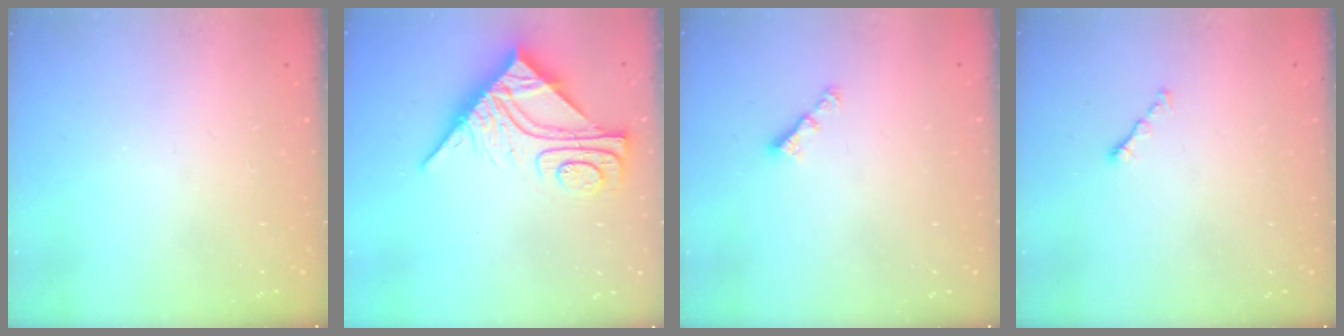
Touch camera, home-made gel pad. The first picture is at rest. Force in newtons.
{"total": 11.7, "press": 11.7, "slide": 1.1}
{"total": 3.3, "press": 3.3, "slide": 0.4}
{"total": 0.8, "press": 0.6, "slide": 0.4}